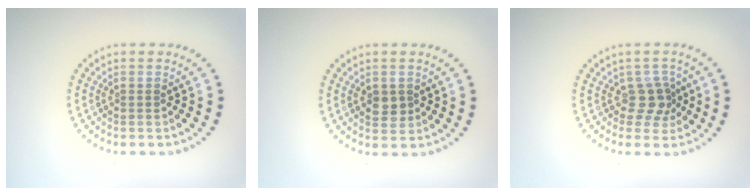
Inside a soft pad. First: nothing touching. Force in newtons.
{"total": 1.8, "press": 1.8, "slide": 0.4}
{"total": 2.3, "press": 1.9, "slide": 1.3}